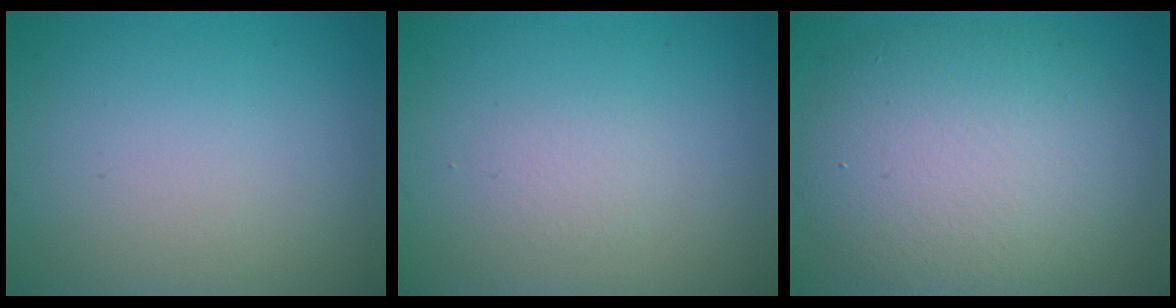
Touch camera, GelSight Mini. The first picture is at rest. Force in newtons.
{"total": 0.9, "press": 0.9, "slide": 0.2}
{"total": 8.9, "press": 8.9, "slide": 0.6}